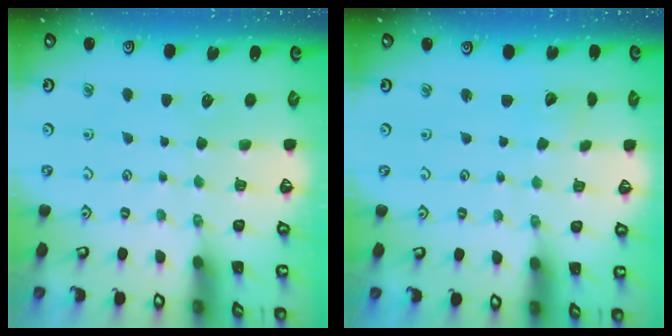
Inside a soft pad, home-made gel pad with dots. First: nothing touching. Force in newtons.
{"total": 1.8, "press": 1.8, "slide": 0.1}